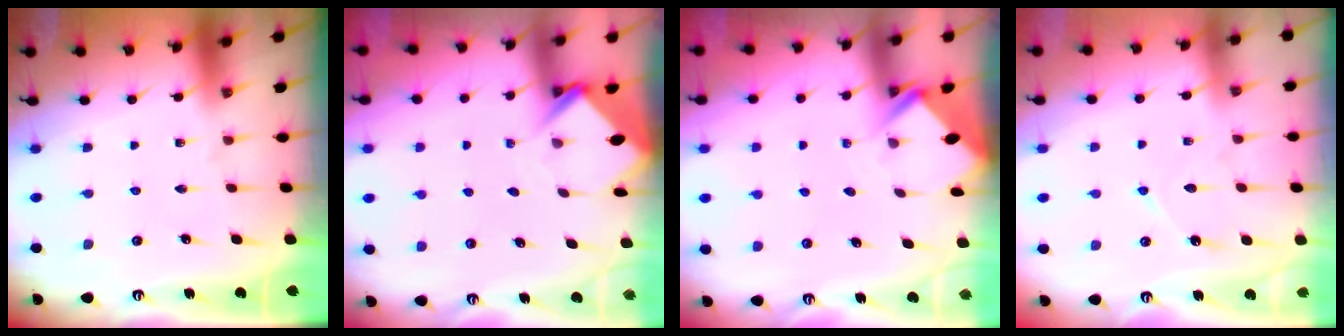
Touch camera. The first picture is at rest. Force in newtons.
{"total": 3.9, "press": 3.9, "slide": 0.1}
{"total": 2.8, "press": 2.8, "slide": 0.2}
{"total": 5.5, "press": 5.5, "slide": 0.7}